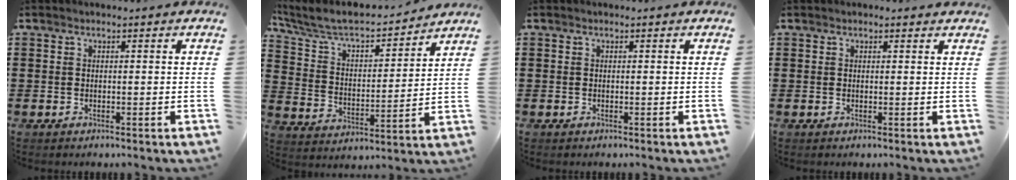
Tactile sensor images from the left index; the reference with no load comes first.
{"total": 6.6, "force": [5.7, 1.6, 2.9], "torque": [-0.082, -0.036, 0.091]}
{"total": 0.0}
{"total": 0.6, "force": [0.5, 0.3, 0.3], "torque": [-0.006, 0.002, 0.010]}